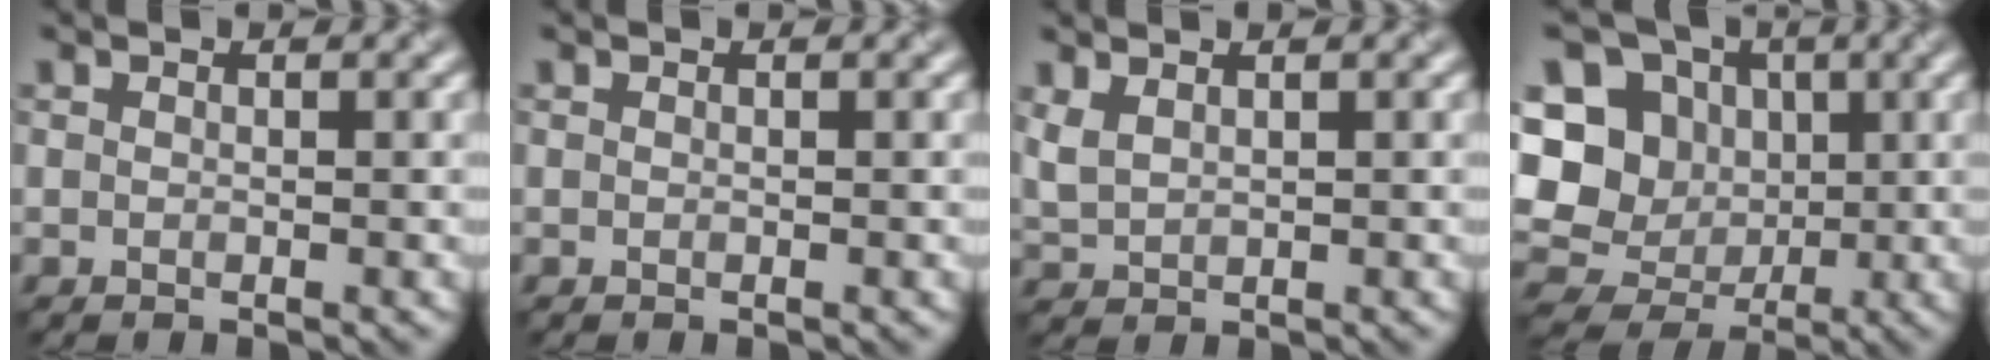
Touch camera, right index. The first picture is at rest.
{"total": 0.0}
{"total": 1.9, "force": [1.2, 1.0, 1.2], "torque": [-0.033, 0.001, 0.032]}
{"total": 13.2, "force": [1.1, 12.1, 5.2], "torque": [-0.143, 0.032, 0.003]}